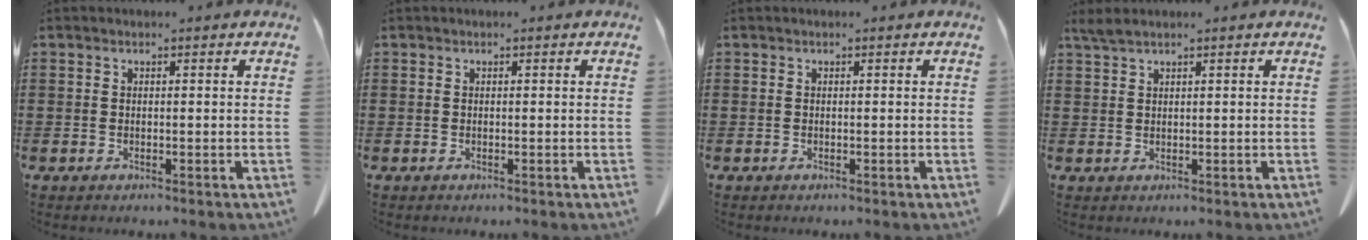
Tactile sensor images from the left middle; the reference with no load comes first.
{"total": 0.0}
{"total": 0.0}
{"total": 1.6, "force": [1.3, 0.1, 0.8], "torque": [-0.021, -0.003, 0.025]}